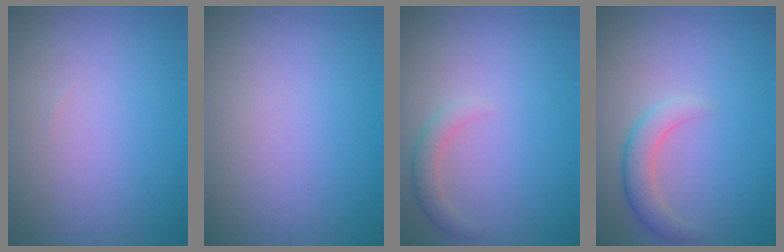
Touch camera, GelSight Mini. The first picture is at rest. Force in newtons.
{"total": 0.0}
{"total": 1.6, "press": 1.6, "slide": 0.1}
{"total": 2.5, "press": 2.5, "slide": 0.2}